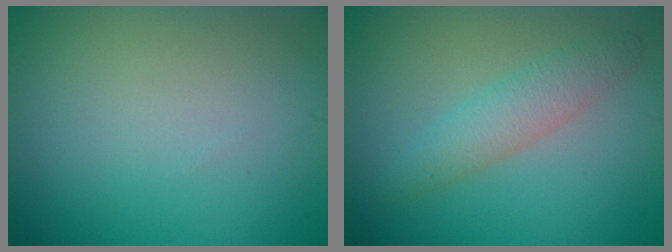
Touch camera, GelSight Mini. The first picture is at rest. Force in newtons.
{"total": 2.8, "press": 2.8, "slide": 0.0}